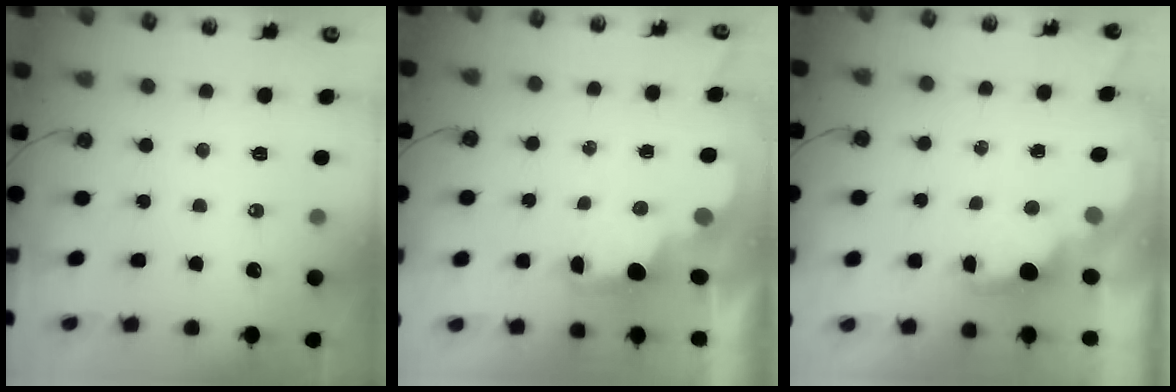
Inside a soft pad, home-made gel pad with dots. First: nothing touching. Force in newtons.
{"total": 2.3, "press": 2.2, "slide": 0.8}
{"total": 1.6, "press": 1.4, "slide": 0.7}